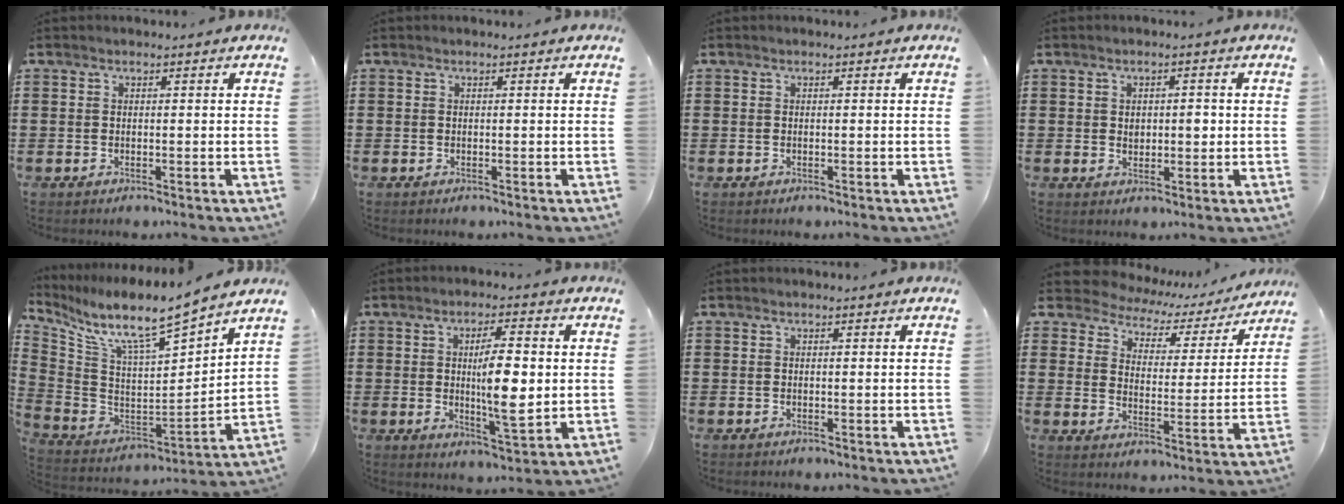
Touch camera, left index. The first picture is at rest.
{"total": 0.0}
{"total": 0.0}
{"total": 2.5, "force": [0.4, 1.4, 2.0], "torque": [-0.033, 0.004, 0.005]}
{"total": 9.1, "force": [7.7, 0.8, 4.9], "torque": [-0.128, -0.066, 0.125]}
{"total": 9.2, "force": [0.8, 2.6, 8.8], "torque": [-0.136, -0.004, 0.009]}
{"total": 0.0}
{"total": 4.6, "force": [4.3, 1.5, 0.5], "torque": [-0.040, -0.031, 0.068]}